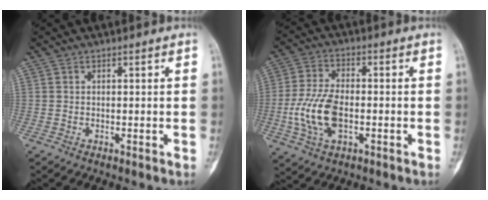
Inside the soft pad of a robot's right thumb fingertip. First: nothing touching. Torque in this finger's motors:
{"motor_torque": [1.82, 1.72, 1.05, -0.34, 0.16]}